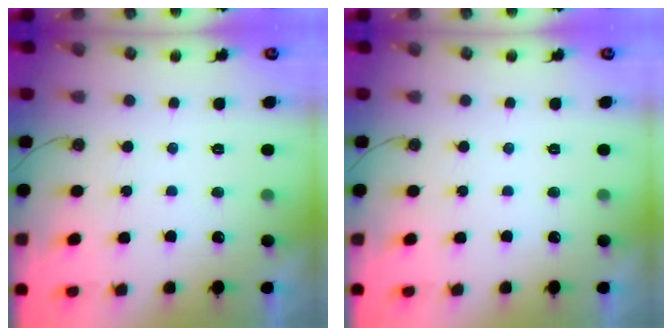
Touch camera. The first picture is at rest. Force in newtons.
{"total": 0.0}